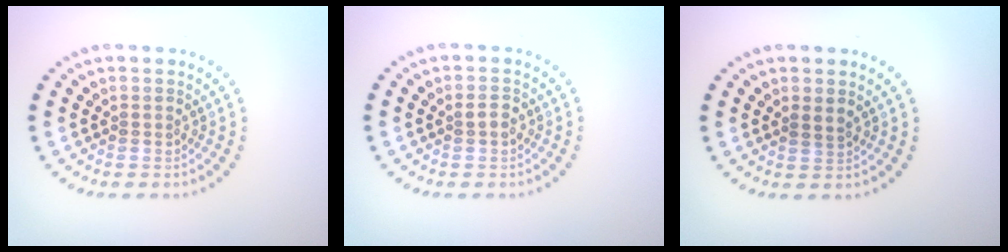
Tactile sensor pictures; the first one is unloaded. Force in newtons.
{"total": 1.3, "press": 1.3, "slide": 0.1}
{"total": 0.9, "press": 0.9, "slide": 0.4}